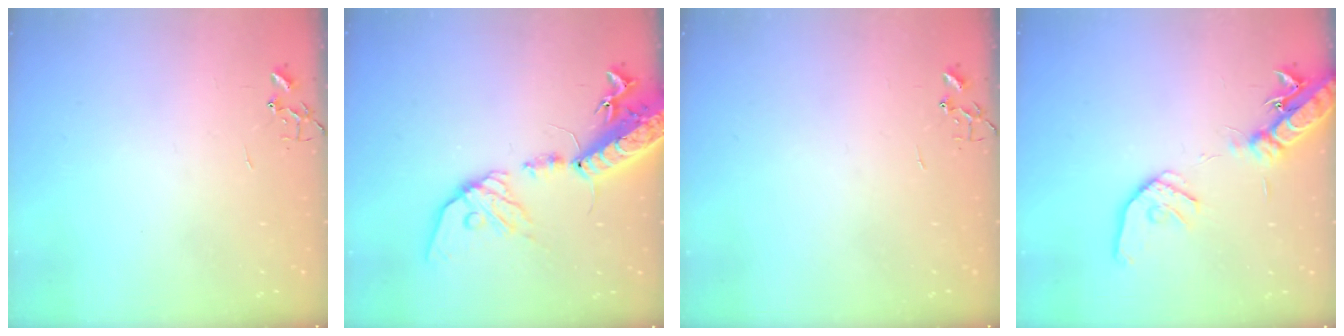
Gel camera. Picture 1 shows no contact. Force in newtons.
{"total": 19.5, "press": 19.0, "slide": 4.4}
{"total": 0.0}
{"total": 16.5, "press": 16.2, "slide": 2.9}